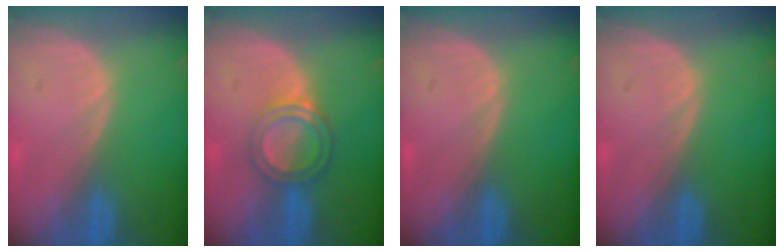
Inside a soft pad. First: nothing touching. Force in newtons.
{"total": 5.2, "press": 4.7, "slide": 2.2}
{"total": 0.0}
{"total": 0.0}